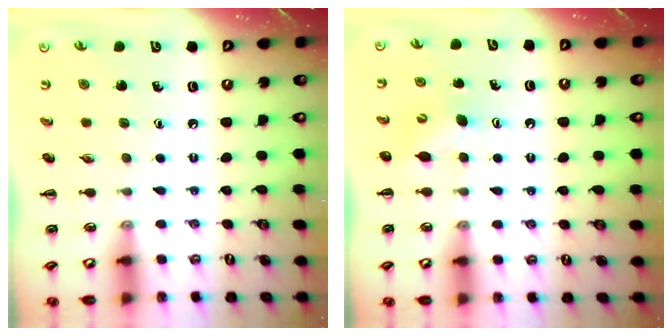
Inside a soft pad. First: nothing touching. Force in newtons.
{"total": 5.6, "press": 5.5, "slide": 1.3}